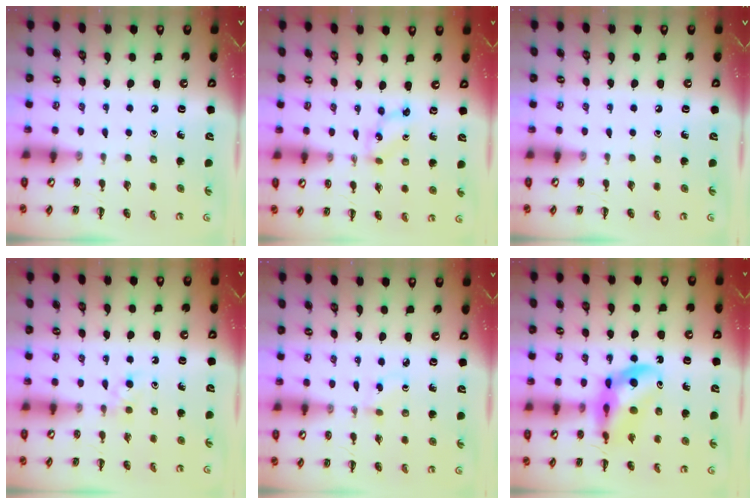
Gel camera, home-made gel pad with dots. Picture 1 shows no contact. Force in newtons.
{"total": 1.6, "press": 1.5, "slide": 0.3}
{"total": 0.0}
{"total": 2.6, "press": 2.3, "slide": 1.2}
{"total": 1.2, "press": 1.0, "slide": 0.8}
{"total": 11.8, "press": 11.3, "slide": 3.4}